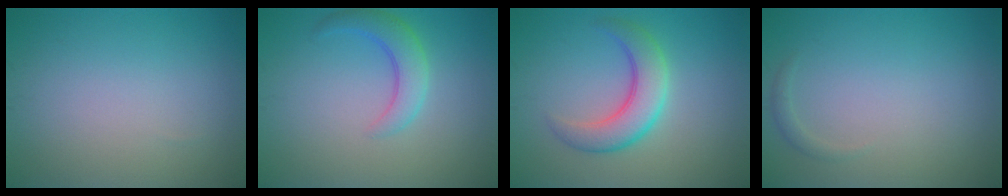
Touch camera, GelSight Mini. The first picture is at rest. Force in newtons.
{"total": 3.2, "press": 3.2, "slide": 0.2}
{"total": 4.6, "press": 4.6, "slide": 0.2}
{"total": 0.7, "press": 0.7, "slide": 0.1}